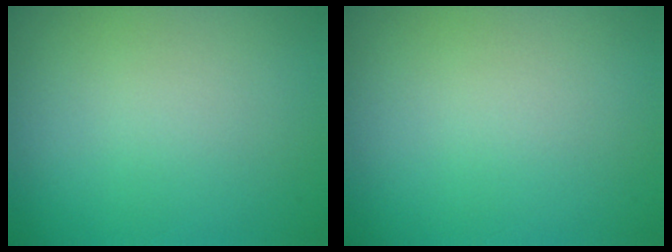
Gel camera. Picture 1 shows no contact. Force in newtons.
{"total": 0.0}